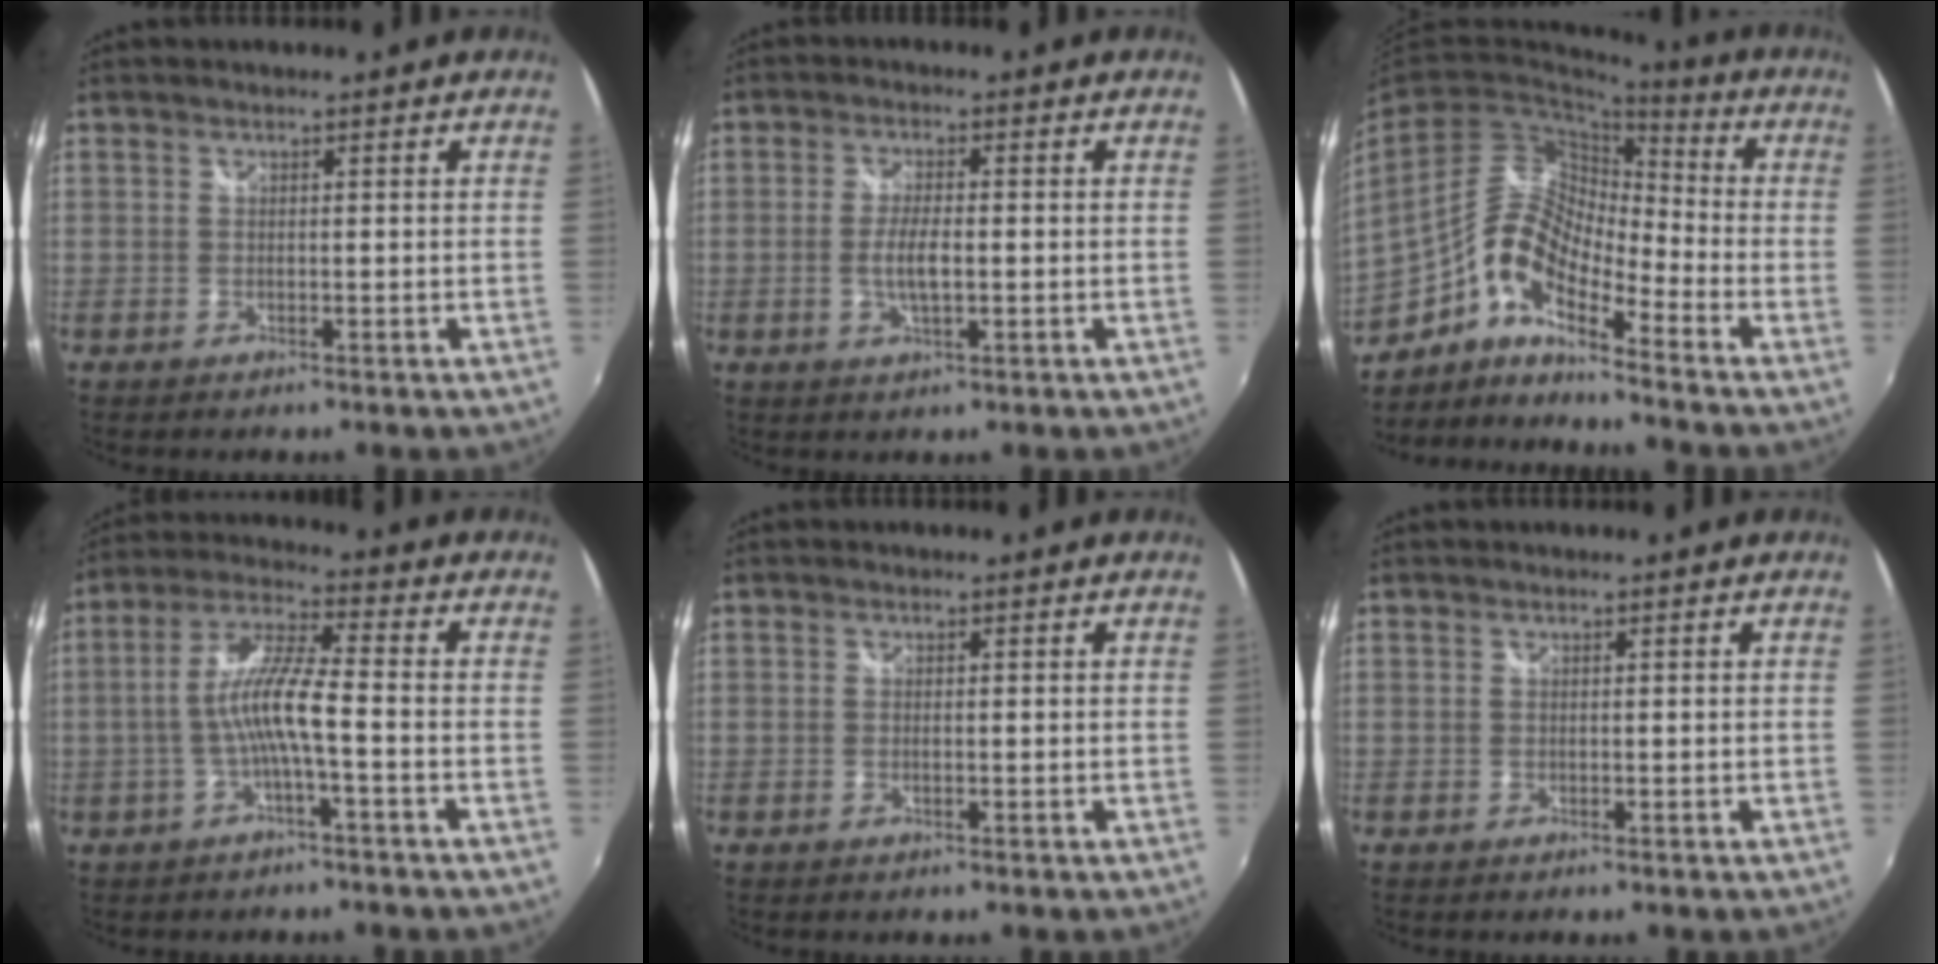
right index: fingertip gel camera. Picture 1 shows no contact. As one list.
[{"total": 4.6, "force": [-0.9, 1.2, 4.4], "torque": [-0.086, -0.003, -0.016]}, {"total": 11.3, "force": [-6.5, 4.0, 8.4], "torque": [-0.150, 0.008, -0.130]}, {"total": 8.4, "force": [-2.3, 0.5, 8.0], "torque": [-0.174, 0.010, -0.040]}, {"total": 0.8, "force": [-0.2, 0.1, 0.7], "torque": [-0.014, 0.000, -0.006]}, {"total": 0.0}]